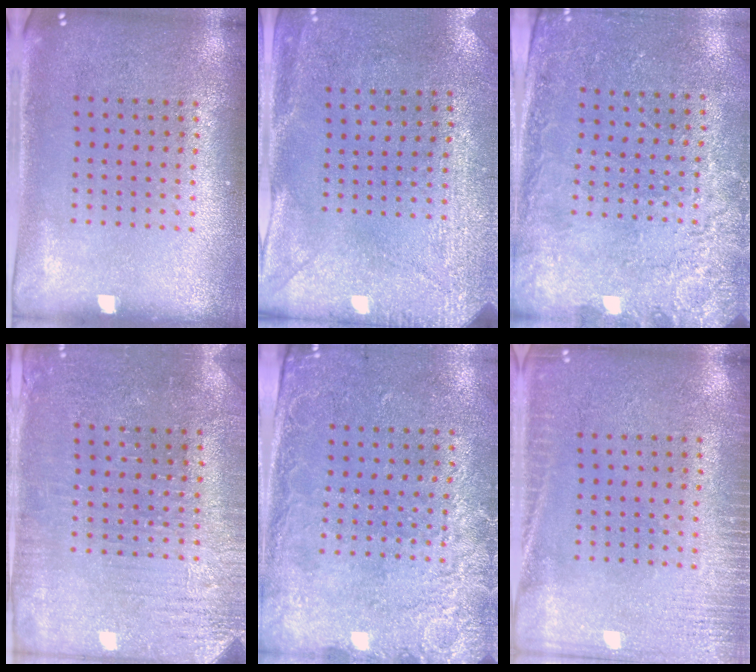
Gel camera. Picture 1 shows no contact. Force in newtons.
{"total": 3.0, "press": 2.3, "slide": 1.9}
{"total": 2.5, "press": 2.3, "slide": 0.8}
{"total": 3.0, "press": 2.9, "slide": 0.7}
{"total": 2.6, "press": 2.0, "slide": 1.7}
{"total": 2.9, "press": 2.9, "slide": 0.4}